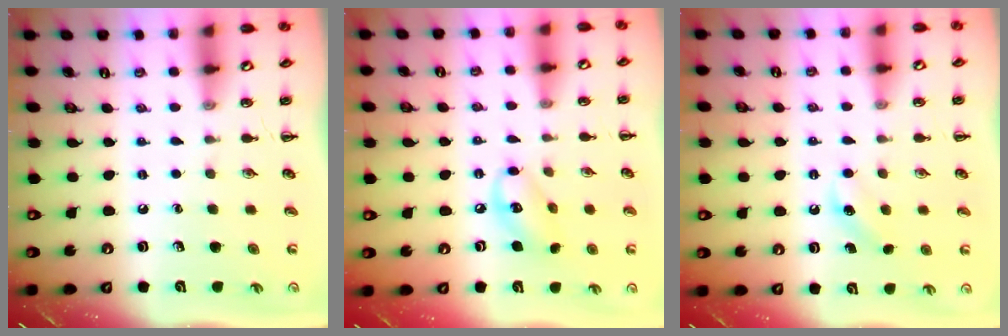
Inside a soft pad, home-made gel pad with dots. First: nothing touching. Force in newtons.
{"total": 8.7, "press": 8.6, "slide": 1.3}
{"total": 4.9, "press": 4.7, "slide": 1.3}